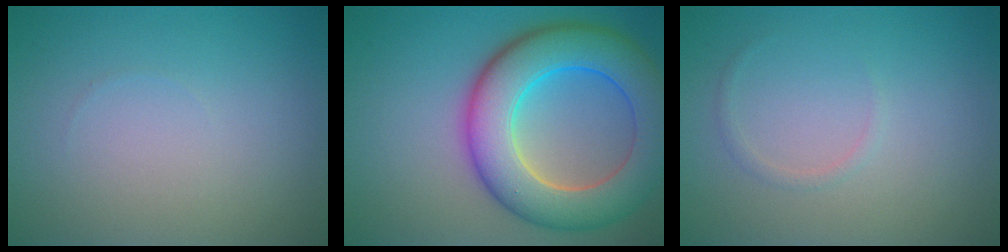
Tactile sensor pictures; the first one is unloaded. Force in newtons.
{"total": 10.2, "press": 10.2, "slide": 0.4}
{"total": 0.7, "press": 0.7, "slide": 0.0}